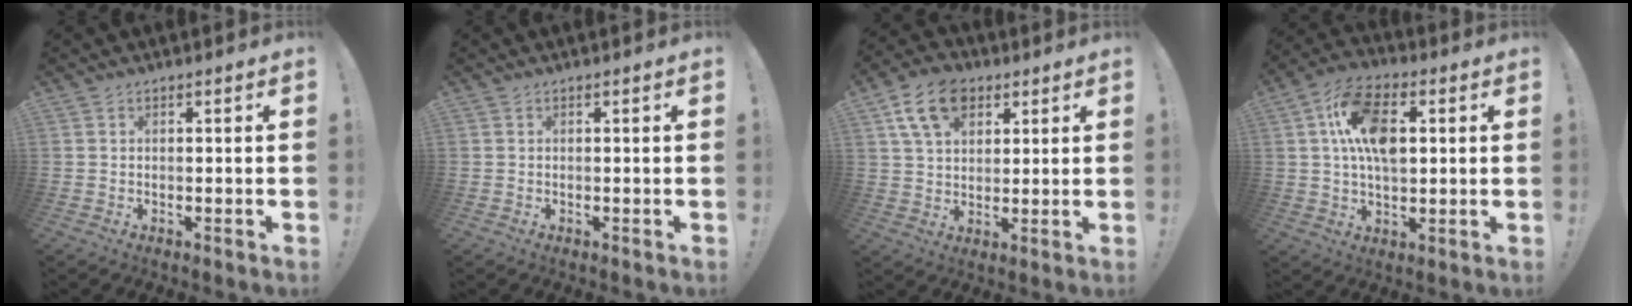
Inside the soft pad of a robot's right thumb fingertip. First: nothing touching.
{"total": 0.0}
{"total": 12.5, "force": [6.1, 8.3, 7.2], "torque": [-0.116, -0.009, 0.117]}
{"total": 14.9, "force": [2.7, 8.9, 11.7], "torque": [-0.193, 0.012, 0.049]}